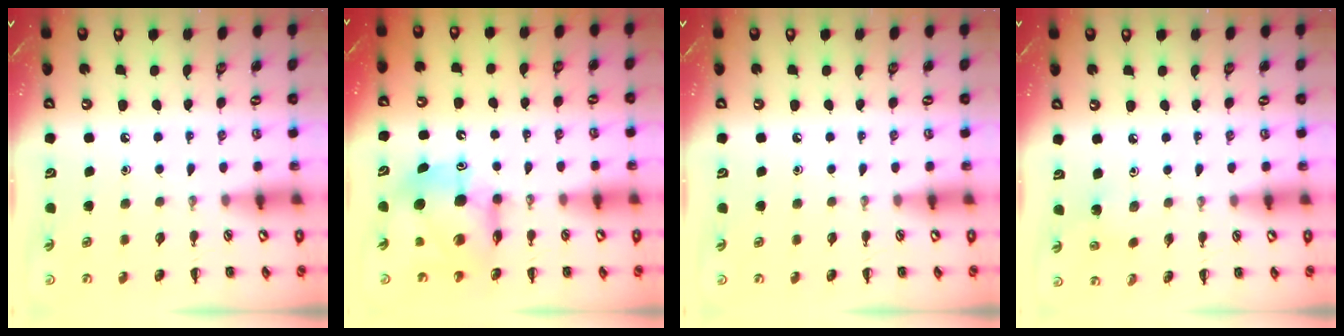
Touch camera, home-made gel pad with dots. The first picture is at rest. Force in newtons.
{"total": 9.4, "press": 9.1, "slide": 2.2}
{"total": 0.0}
{"total": 1.9, "press": 1.9, "slide": 0.4}